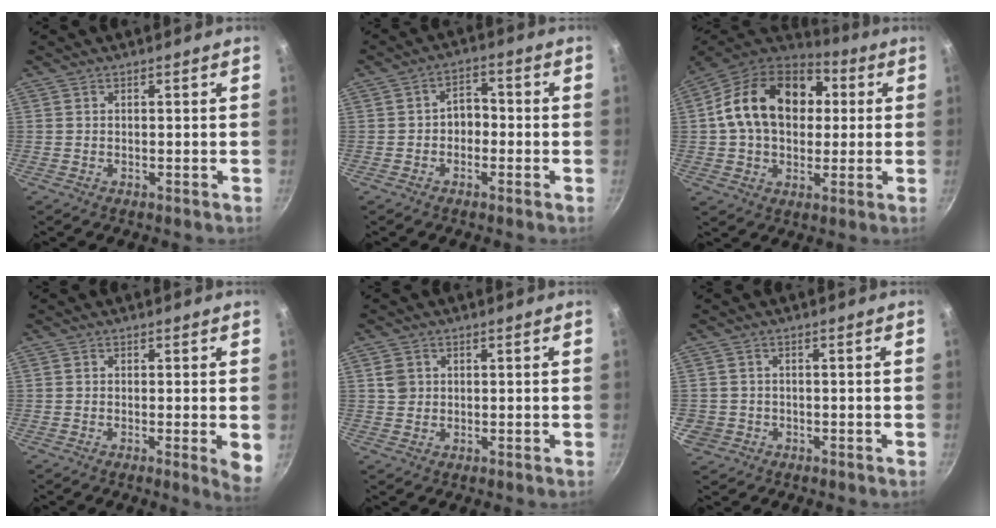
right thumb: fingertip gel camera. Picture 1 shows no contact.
{"total": 4.3, "force": [-1.0, 3.3, 2.6], "torque": [-0.009, 0.020, -0.023]}
{"total": 21.4, "force": [3.4, 15.5, 14.5], "torque": [-0.223, 0.028, 0.045]}
{"total": 4.1, "force": [-0.4, 0.8, 4.0], "torque": [-0.045, -0.010, -0.007]}
{"total": 2.8, "force": [0.6, 2.5, 0.9], "torque": [-0.008, 0.004, 0.011]}
{"total": 4.0, "force": [-1.0, 3.7, 1.2], "torque": [-0.027, 0.013, -0.009]}